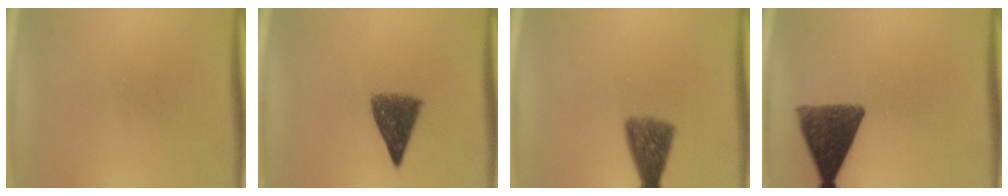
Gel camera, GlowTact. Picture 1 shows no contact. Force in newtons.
{"total": 7.3}
{"total": 7.3}
{"total": 11.2}